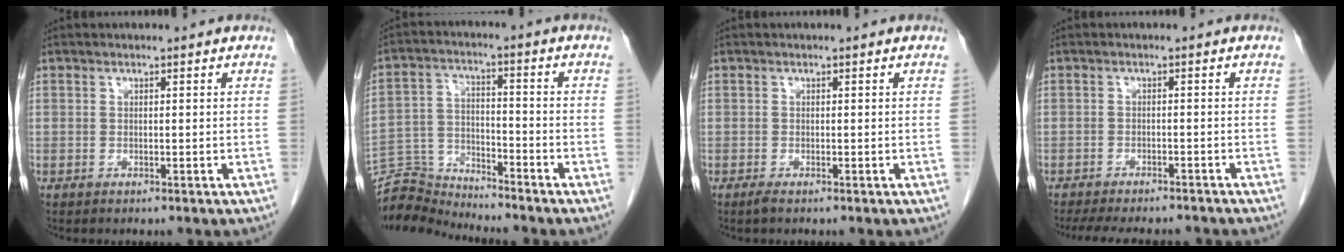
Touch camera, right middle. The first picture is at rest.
{"total": 7.3, "force": [-7.2, -0.1, -1.3], "torque": [0.022, 0.010, -0.135]}
{"total": 0.7, "force": [-0.5, 0.0, 0.5], "torque": [-0.014, -0.003, -0.011]}
{"total": 11.9, "force": [-10.6, 2.7, 4.7], "torque": [-0.084, -0.008, -0.137]}